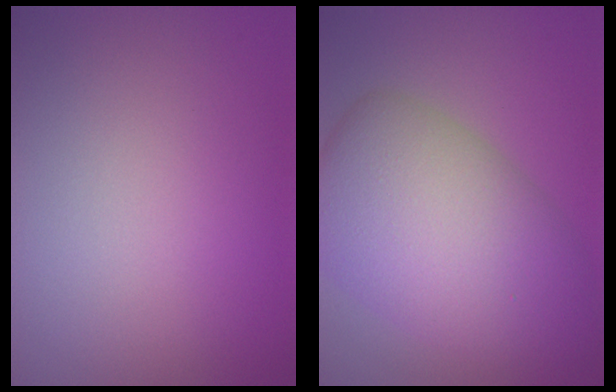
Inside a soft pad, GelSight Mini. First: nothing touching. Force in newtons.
{"total": 9.8, "press": 9.8, "slide": 0.2}